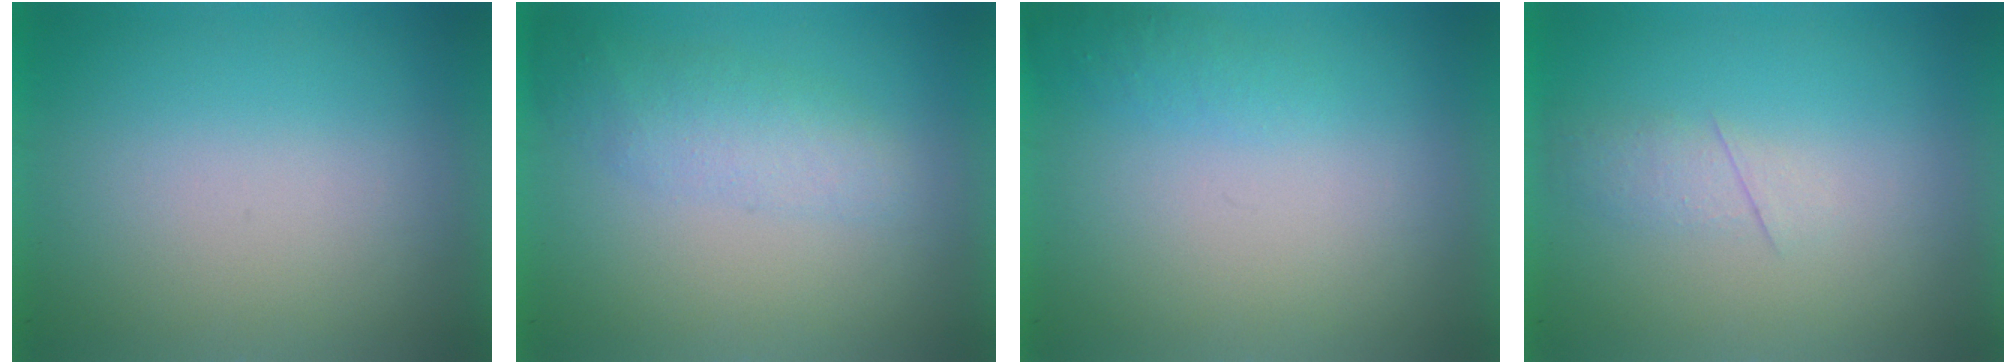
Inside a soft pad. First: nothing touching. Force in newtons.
{"total": 2.1}
{"total": 1.1}
{"total": 2.1}